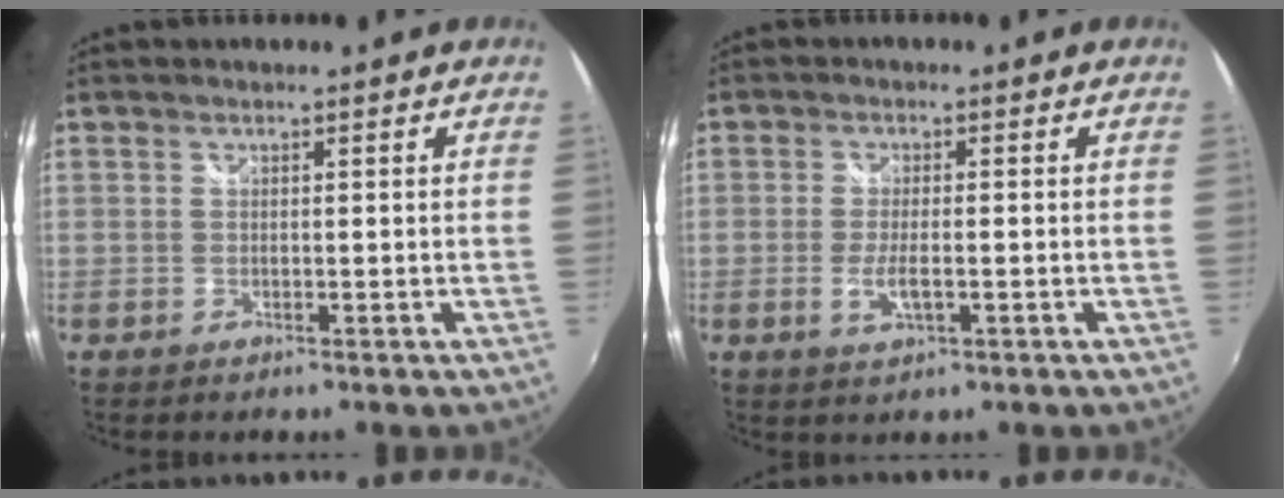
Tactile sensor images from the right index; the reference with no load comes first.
{"total": 4.1, "force": [-1.2, 1.2, 3.7], "torque": [-0.076, -0.009, -0.022]}